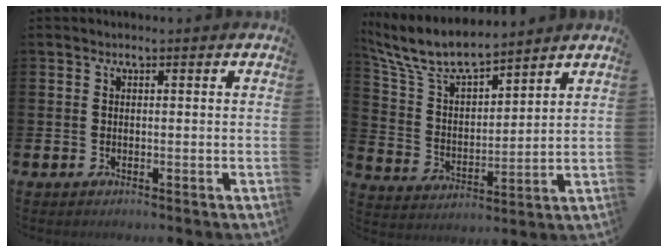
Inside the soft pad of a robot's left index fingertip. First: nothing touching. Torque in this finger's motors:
{"motor_torque": [0.88, -1.03, 0.46, 0.21]}